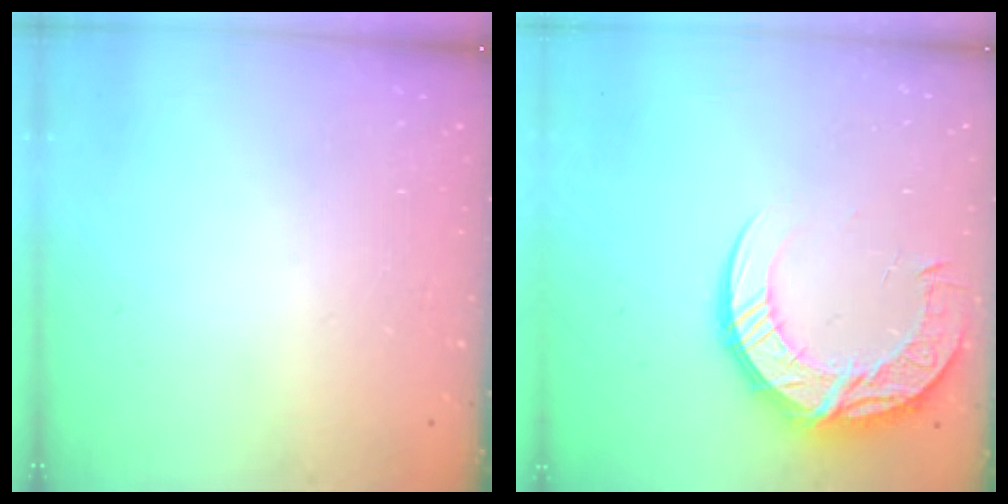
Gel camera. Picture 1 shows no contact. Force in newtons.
{"total": 18.4, "press": 18.4, "slide": 1.0}